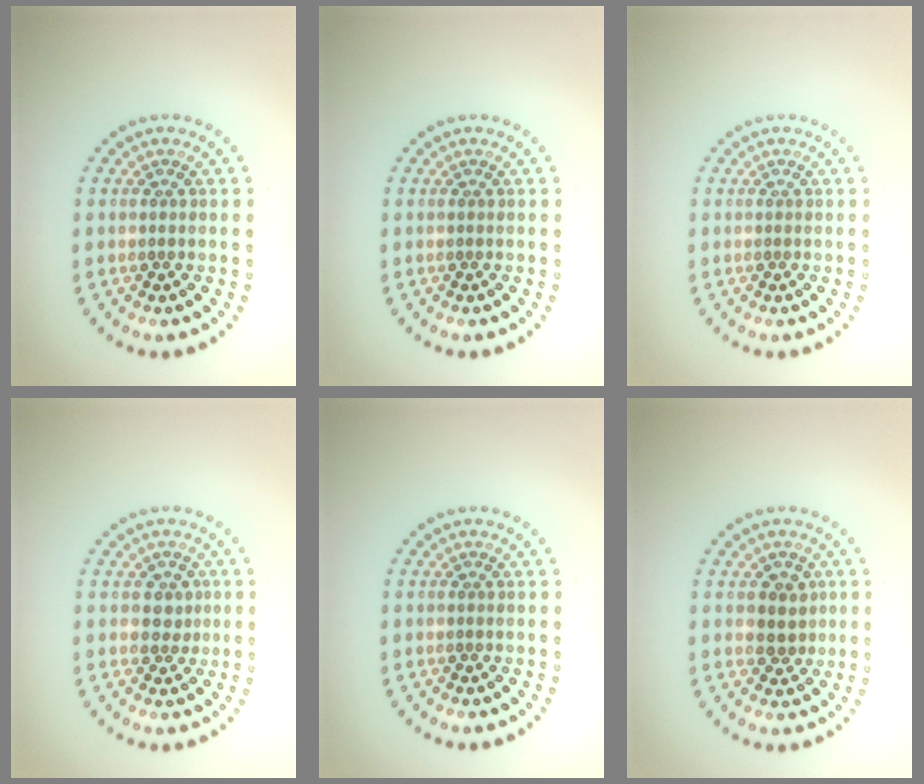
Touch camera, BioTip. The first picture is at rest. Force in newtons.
{"total": 0.0}
{"total": 0.0}
{"total": 1.6, "press": 1.4, "slide": 0.7}
{"total": 0.0}
{"total": 2.2, "press": 2.0, "slide": 0.9}